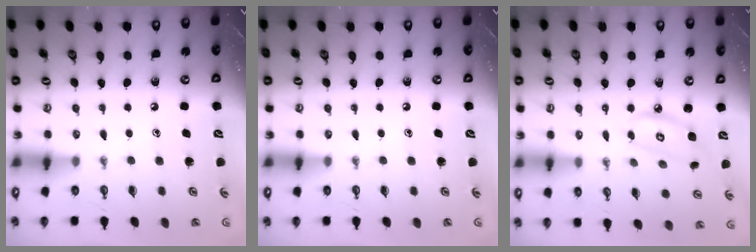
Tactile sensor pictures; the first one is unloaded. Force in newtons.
{"total": 0.0}
{"total": 7.0, "press": 6.9, "slide": 0.5}